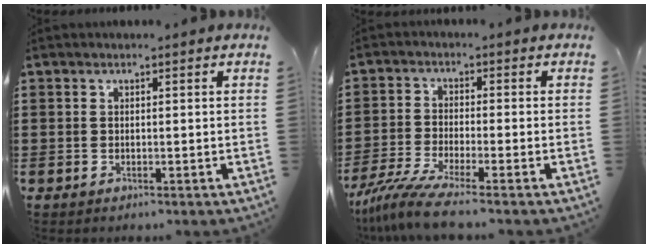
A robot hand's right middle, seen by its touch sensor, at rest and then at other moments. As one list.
[{"total": 6.2, "force": [-4.9, 0.1, 3.8], "torque": [-0.096, -0.022, -0.098]}]